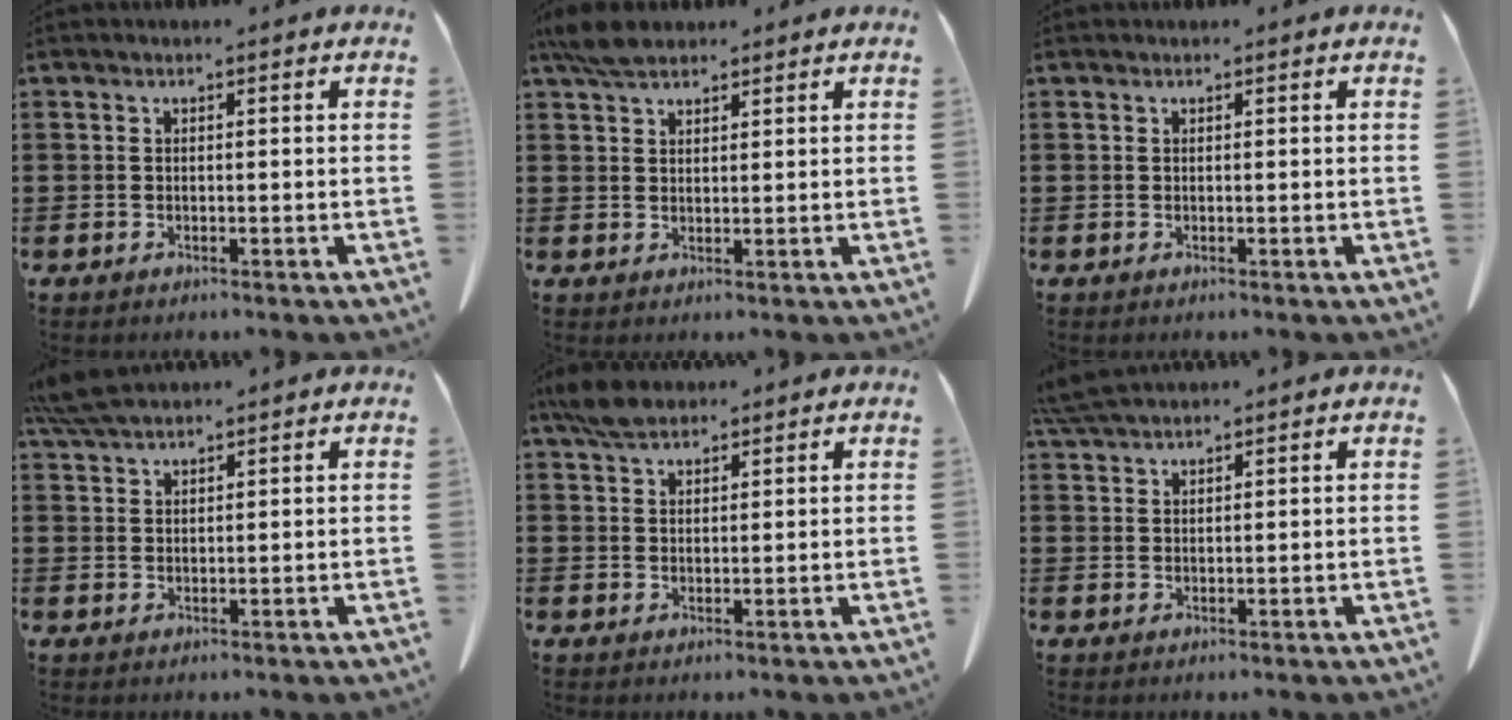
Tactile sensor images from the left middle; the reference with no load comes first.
{"total": 4.3, "force": [3.5, 1.5, 2.0], "torque": [-0.049, -0.001, 0.069]}
{"total": 0.0}
{"total": 4.8, "force": [4.2, 0.7, 2.2], "torque": [-0.056, -0.006, 0.082]}
{"total": 4.3, "force": [3.5, 1.6, 2.0], "torque": [-0.048, 0.000, 0.067]}
{"total": 4.4, "force": [4.1, 0.4, 1.7], "torque": [-0.046, -0.007, 0.079]}